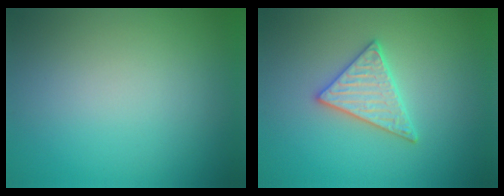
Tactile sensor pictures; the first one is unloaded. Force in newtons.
{"total": 2.9, "press": 2.8, "slide": 0.5}